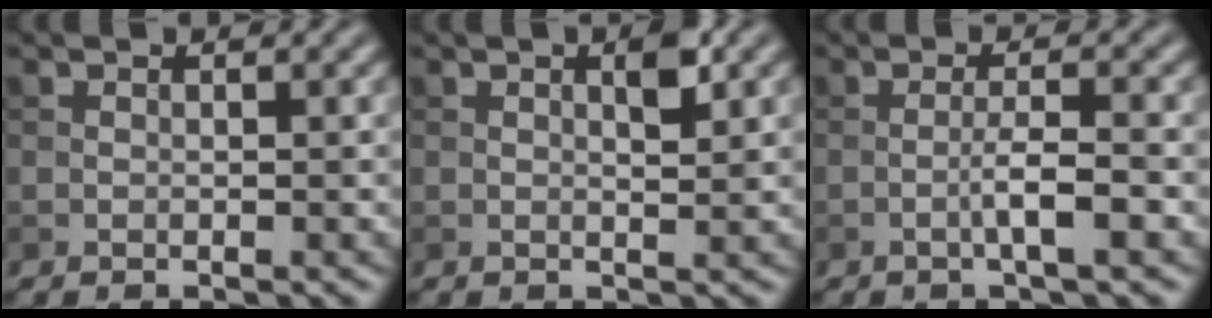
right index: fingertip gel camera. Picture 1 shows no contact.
{"total": 2.2, "force": [0.9, 0.5, 2.0], "torque": [-0.032, 0.002, 0.014]}
{"total": 2.6, "force": [-0.9, 0.2, 2.5], "torque": [-0.045, 0.007, -0.020]}